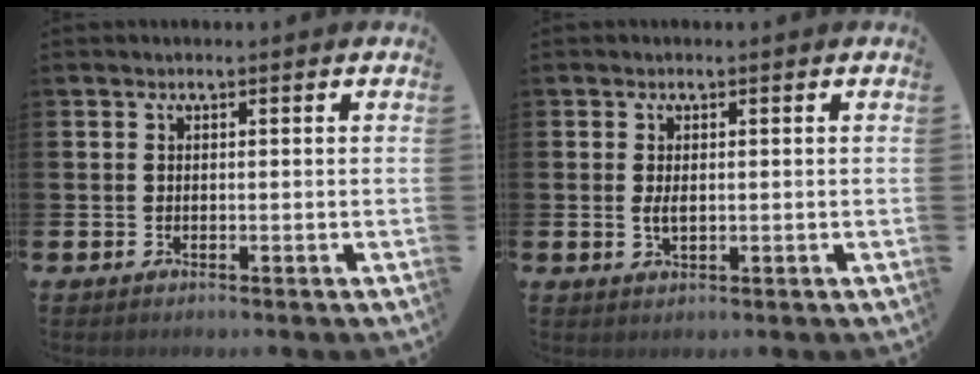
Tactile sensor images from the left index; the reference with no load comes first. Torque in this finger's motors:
{"motor_torque": [0.47, 0.01, -0.02, 0.06]}